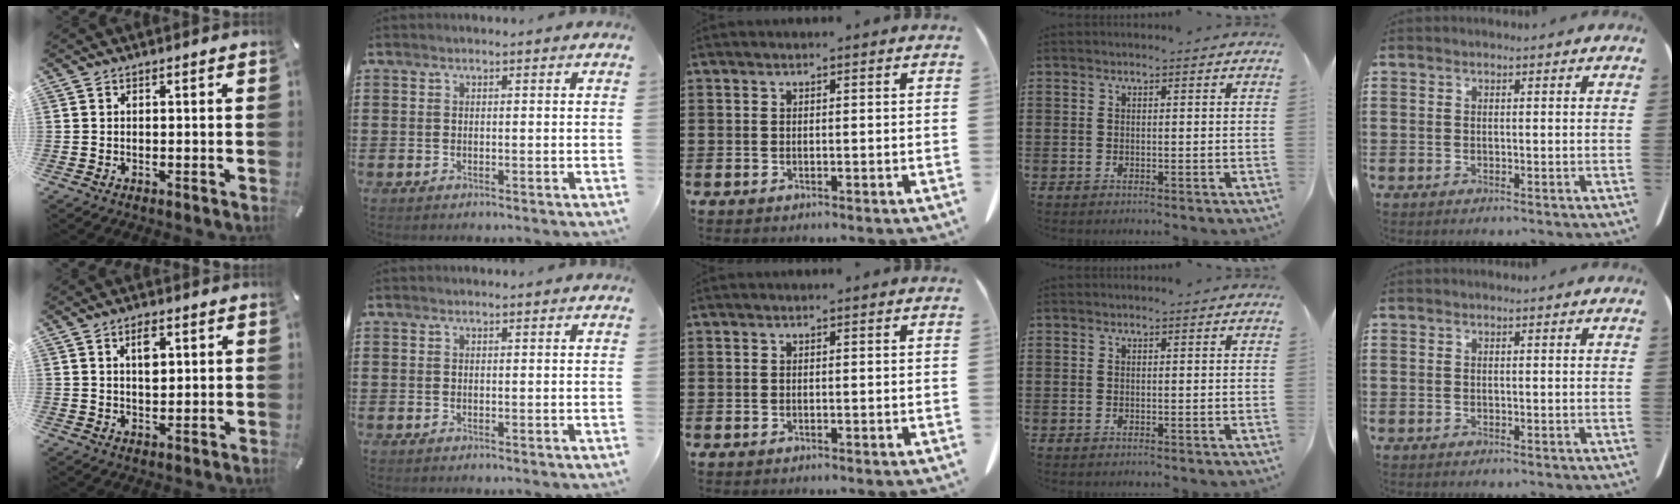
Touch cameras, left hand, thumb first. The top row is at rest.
{"thumb": {"total": 4.6, "force": [1.7, 2.5, 3.4], "torque": [-0.051, -0.003, 0.022]}}